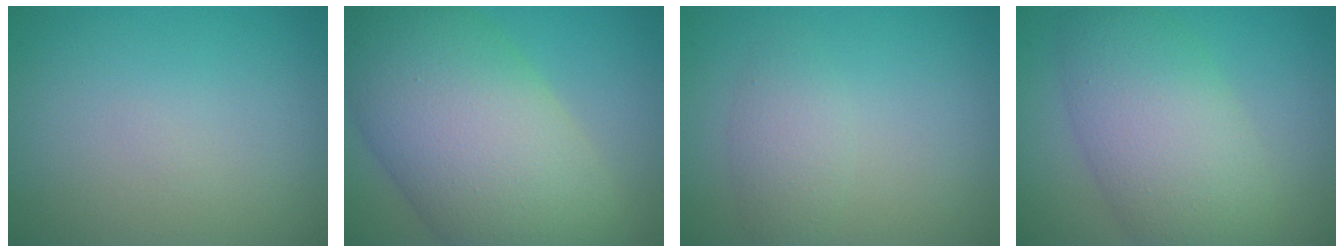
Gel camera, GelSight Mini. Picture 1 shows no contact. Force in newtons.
{"total": 13.3, "press": 13.3, "slide": 0.7}
{"total": 2.1, "press": 2.1, "slide": 0.1}
{"total": 7.4, "press": 7.4, "slide": 0.1}